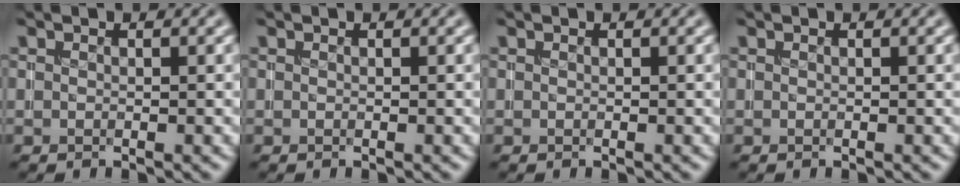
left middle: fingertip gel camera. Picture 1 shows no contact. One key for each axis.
{"total": 0.0}
{"total": 0.0}
{"total": 0.0}